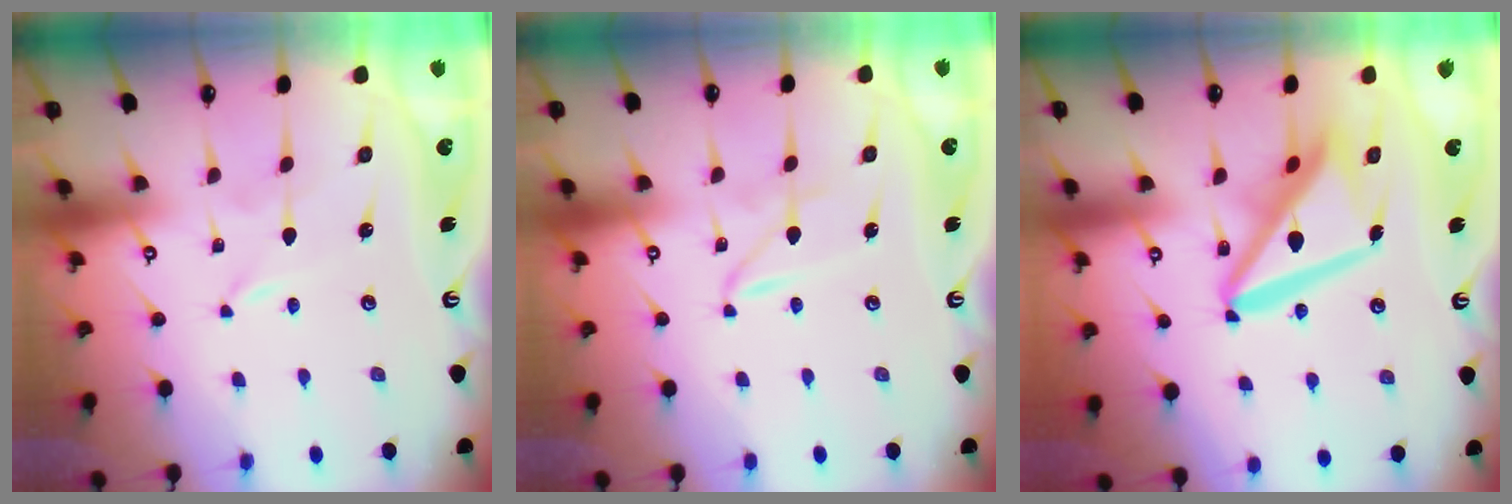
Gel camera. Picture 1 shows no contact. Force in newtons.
{"total": 2.2, "press": 2.2, "slide": 0.1}
{"total": 14.7, "press": 14.6, "slide": 1.7}